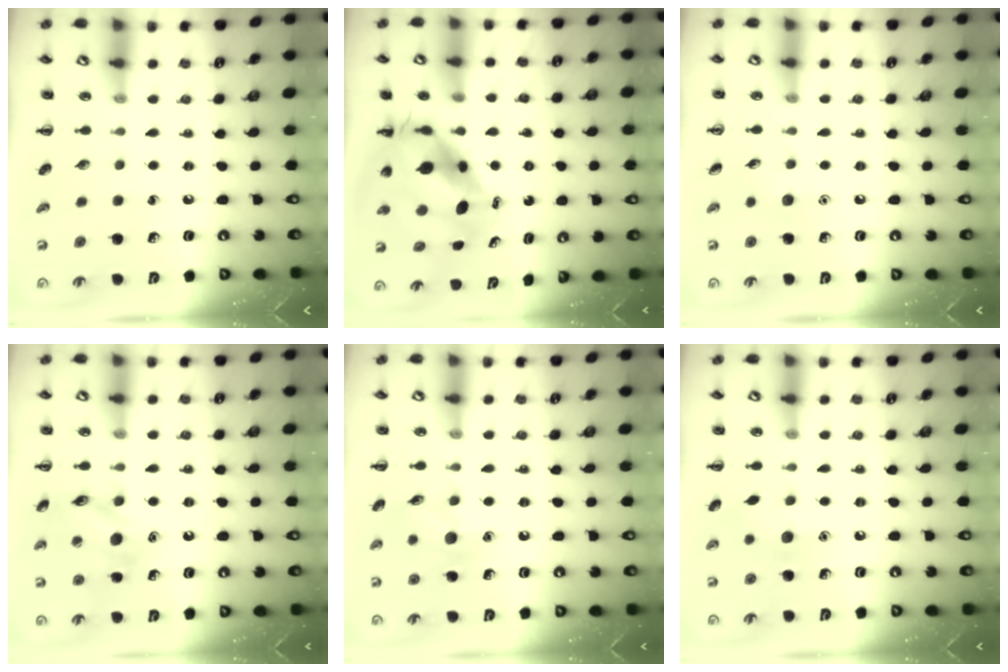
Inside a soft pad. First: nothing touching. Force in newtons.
{"total": 7.9, "press": 7.6, "slide": 2.3}
{"total": 4.7, "press": 4.5, "slide": 1.2}
{"total": 13.7, "press": 13.7, "slide": 1.0}
{"total": 9.5, "press": 9.5, "slide": 1.1}
{"total": 8.4, "press": 8.1, "slide": 1.8}